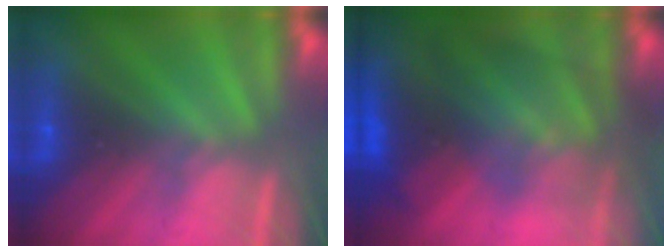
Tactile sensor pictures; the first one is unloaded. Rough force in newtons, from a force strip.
{"total": 7.4}